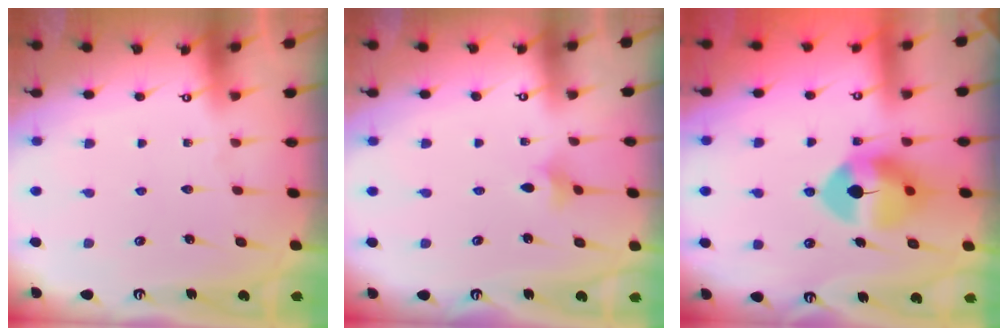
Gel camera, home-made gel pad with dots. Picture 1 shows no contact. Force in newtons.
{"total": 2.5, "press": 2.4, "slide": 0.6}
{"total": 9.4, "press": 9.3, "slide": 1.1}